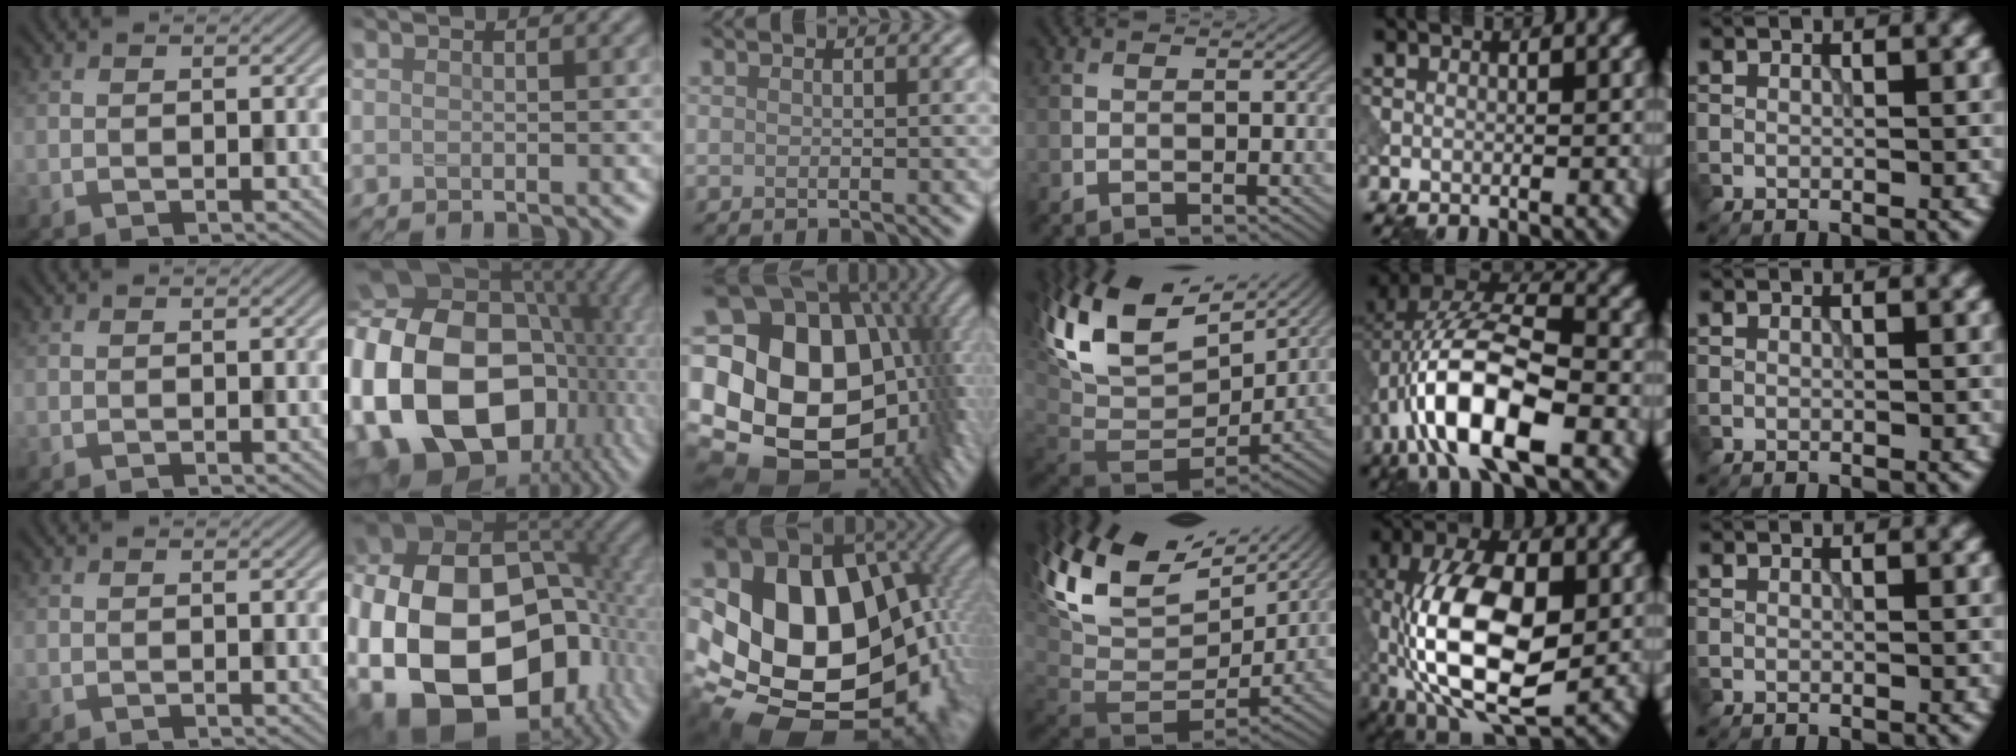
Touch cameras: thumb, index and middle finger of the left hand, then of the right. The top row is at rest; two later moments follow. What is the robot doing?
{"motion": "insert", "object": "peg toy"}